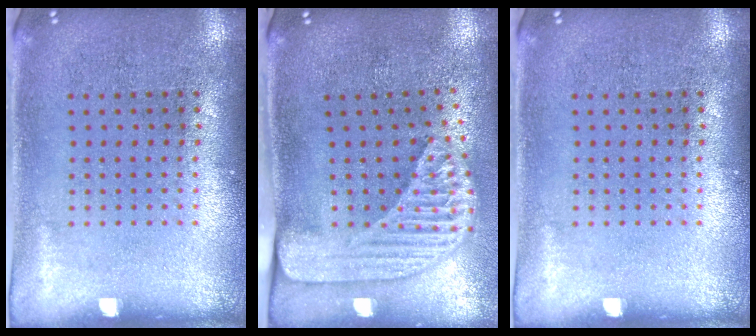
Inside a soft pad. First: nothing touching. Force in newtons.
{"total": 2.4, "press": 1.8, "slide": 1.7}
{"total": 0.0}